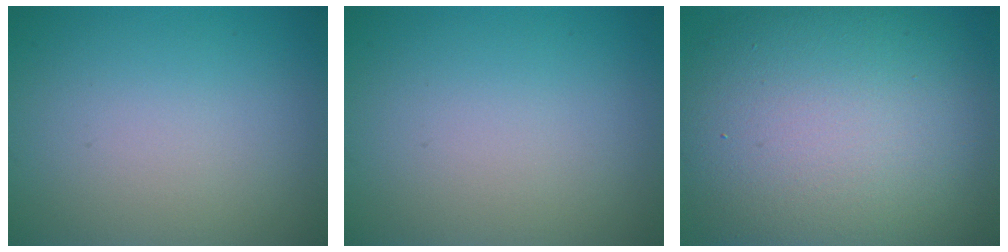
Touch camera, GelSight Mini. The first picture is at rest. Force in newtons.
{"total": 0.0}
{"total": 14.3, "press": 14.3, "slide": 0.9}